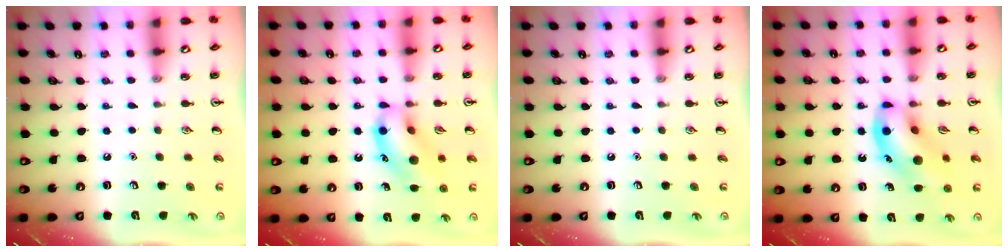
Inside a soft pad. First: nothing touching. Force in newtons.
{"total": 14.2, "press": 14.1, "slide": 1.7}
{"total": 0.0}
{"total": 13.4, "press": 13.3, "slide": 2.2}